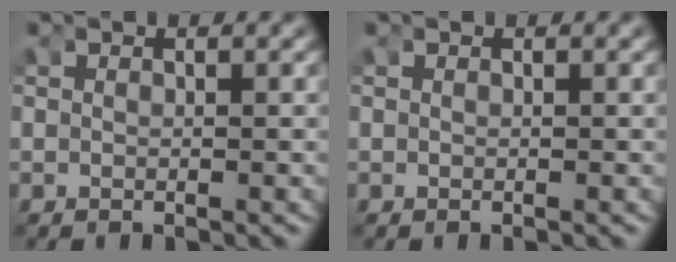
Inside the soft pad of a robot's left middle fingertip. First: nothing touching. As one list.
[{"total": 0.0}]